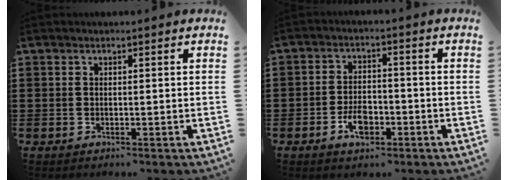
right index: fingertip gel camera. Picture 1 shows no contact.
{"total": 4.8, "force": [-2.1, 2.5, 3.5], "torque": [-0.073, 0.002, -0.041]}